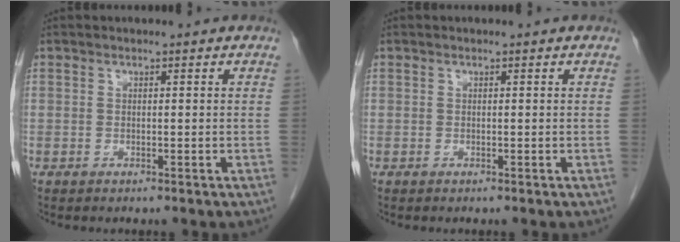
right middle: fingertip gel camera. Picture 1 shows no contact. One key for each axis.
{"total": 0.0}